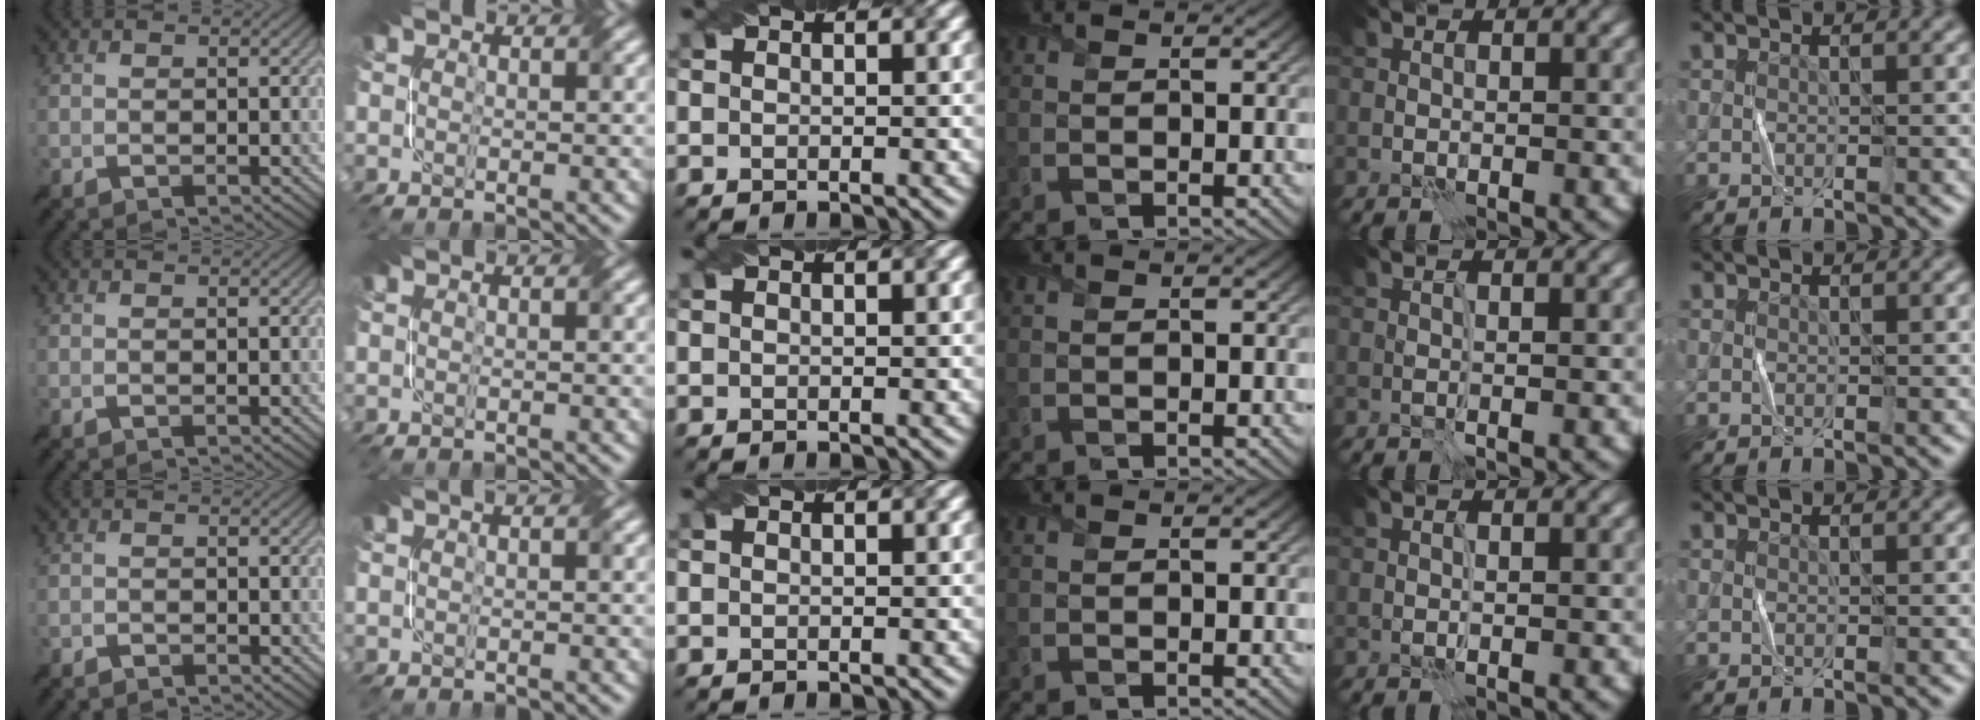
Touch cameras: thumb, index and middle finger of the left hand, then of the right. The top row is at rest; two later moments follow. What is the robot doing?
{"motion": "fold", "object": "bubble wrap"}